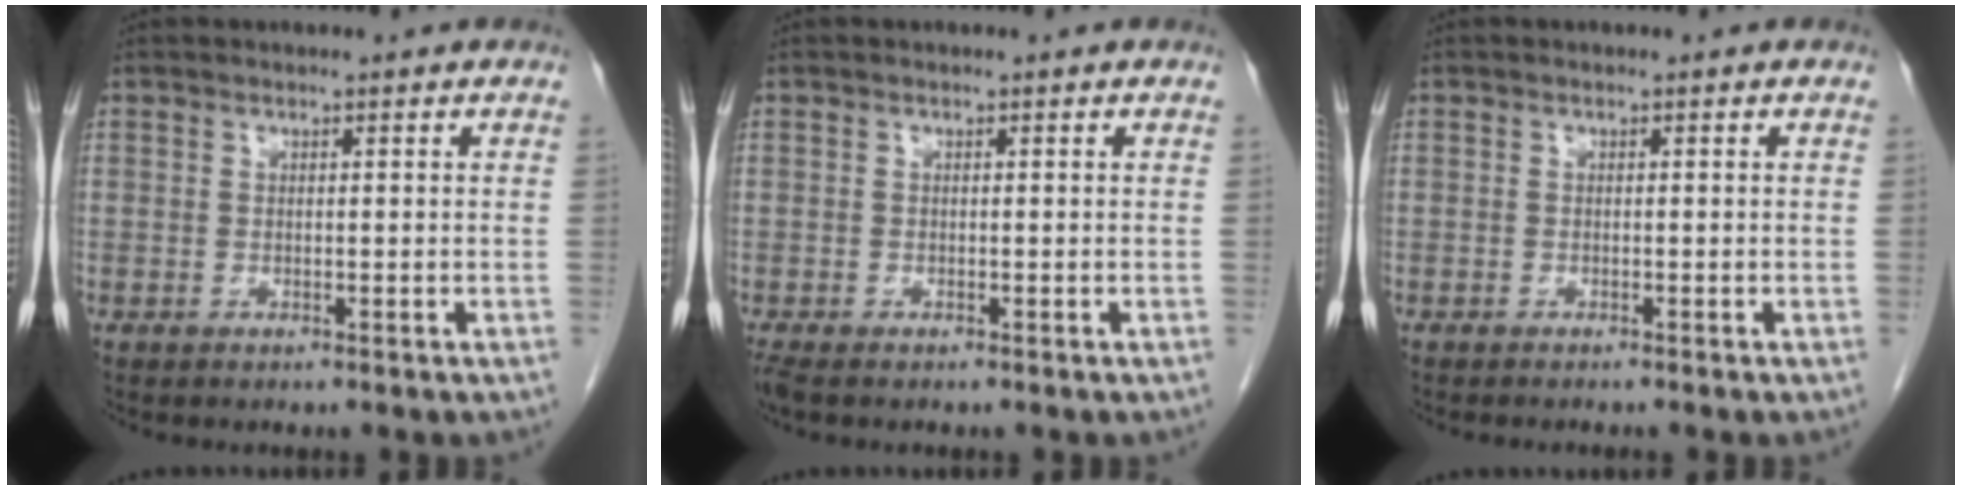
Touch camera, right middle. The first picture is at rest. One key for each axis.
{"total": 1.9, "fx": -1.5, "fy": 0.6, "fz": 1.0, "tx": -0.025, "ty": -0.008, "tz": -0.026}
{"total": 1.7, "fx": -1.5, "fy": -0.2, "fz": 0.7, "tx": -0.010, "ty": 0.001, "tz": -0.020}